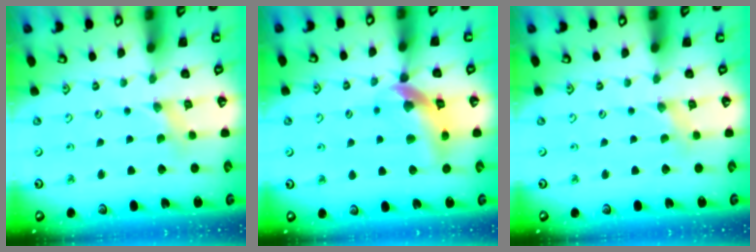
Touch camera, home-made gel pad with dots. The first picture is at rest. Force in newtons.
{"total": 12.8, "press": 12.7, "slide": 1.9}
{"total": 0.0}